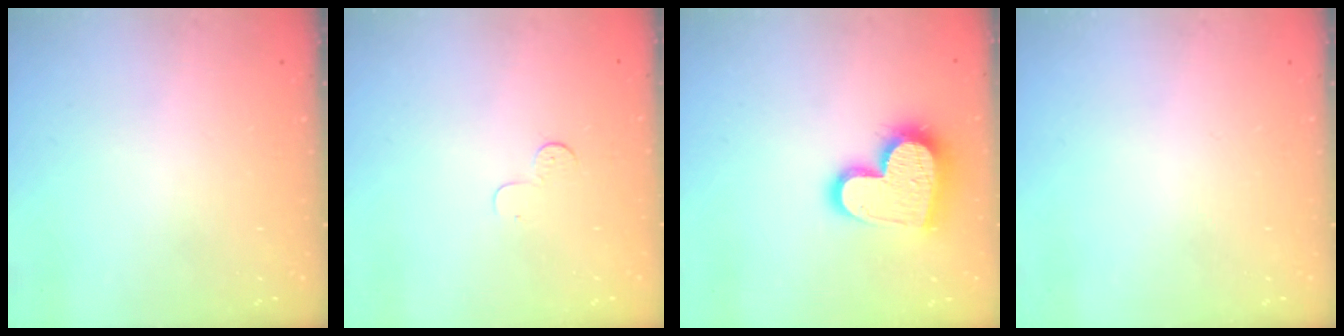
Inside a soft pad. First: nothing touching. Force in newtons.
{"total": 3.6, "press": 3.5, "slide": 0.3}
{"total": 16.4, "press": 16.3, "slide": 1.2}
{"total": 0.0}